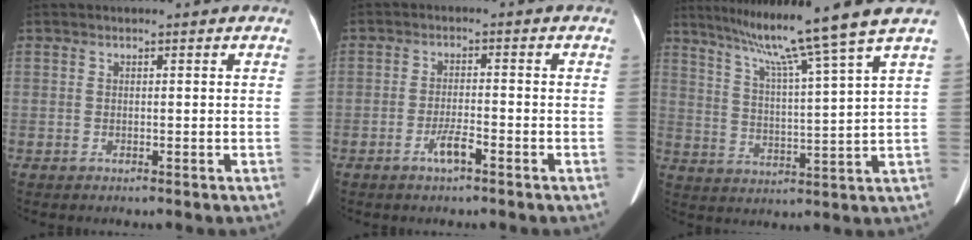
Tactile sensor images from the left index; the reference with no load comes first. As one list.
[{"total": 3.1, "force": [-1.9, 0.3, 2.4], "torque": [-0.046, -0.001, -0.039]}, {"total": 13.2, "force": [10.1, -3.4, 7.7], "torque": [-0.123, -0.016, 0.158]}]